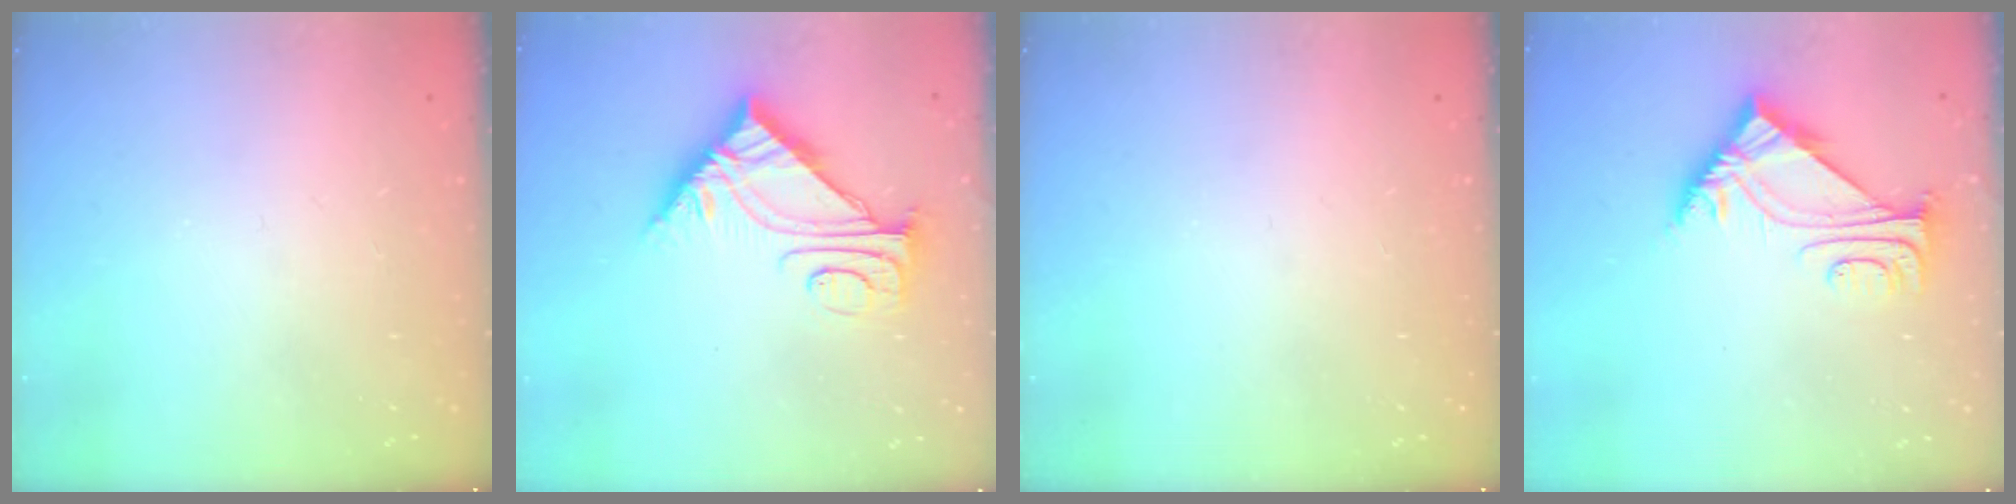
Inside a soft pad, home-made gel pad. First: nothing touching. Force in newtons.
{"total": 9.0, "press": 8.9, "slide": 0.9}
{"total": 0.0}
{"total": 6.5, "press": 6.5, "slide": 0.2}